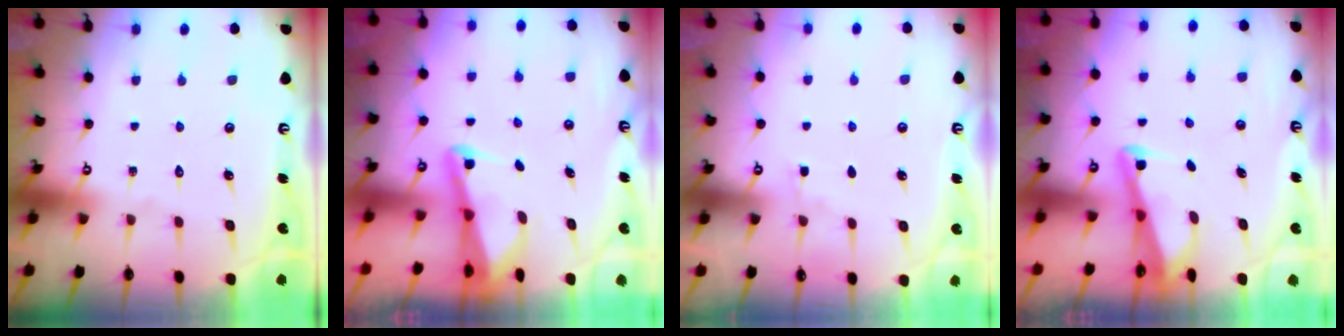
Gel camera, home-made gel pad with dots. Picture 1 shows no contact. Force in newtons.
{"total": 2.5, "press": 2.5, "slide": 0.4}
{"total": 2.1, "press": 2.1, "slide": 0.4}
{"total": 2.7, "press": 2.6, "slide": 0.3}